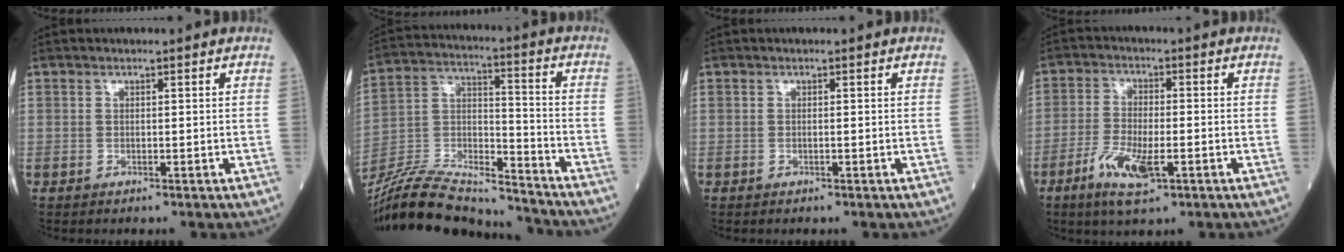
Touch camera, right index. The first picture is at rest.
{"total": 20.5, "force": [-19.0, 2.7, 7.0], "torque": [-0.160, 0.003, -0.334]}
{"total": 0.0}
{"total": 7.6, "force": [-3.4, 1.9, 6.5], "torque": [-0.134, -0.012, -0.059]}